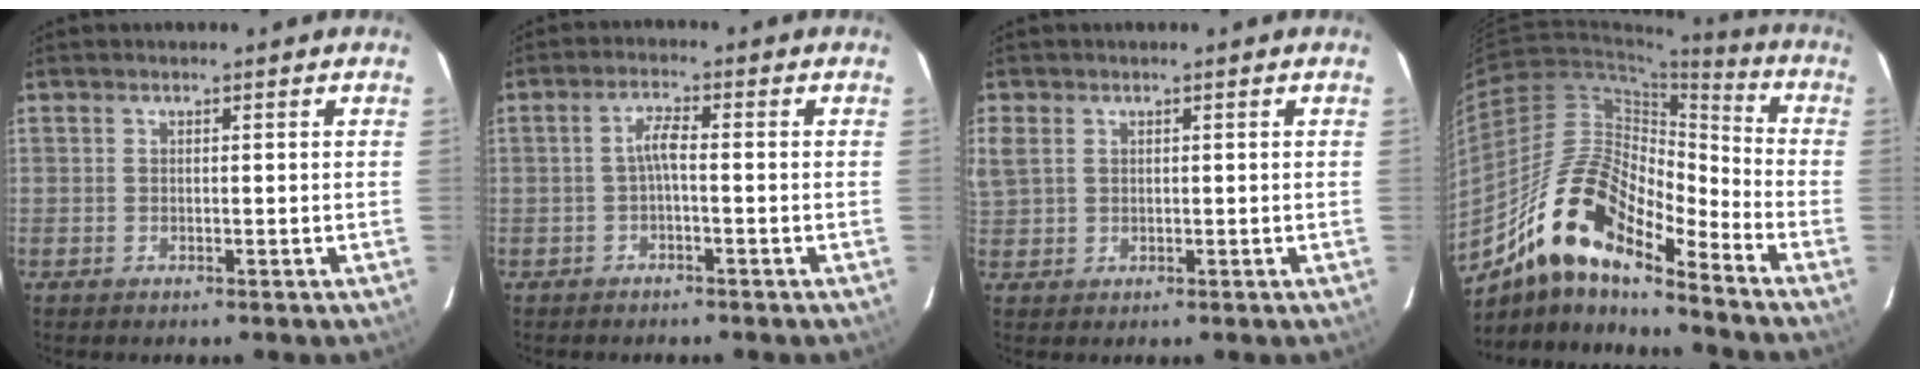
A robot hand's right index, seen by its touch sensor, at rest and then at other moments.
{"total": 2.5, "force": [-0.7, 0.3, 2.4], "torque": [-0.049, 0.009, -0.014]}
{"total": 5.0, "force": [1.6, 3.8, 2.7], "torque": [-0.059, 0.007, 0.034]}
{"total": 17.8, "force": [-12.7, 5.3, 11.3], "torque": [-0.195, 0.000, -0.250]}